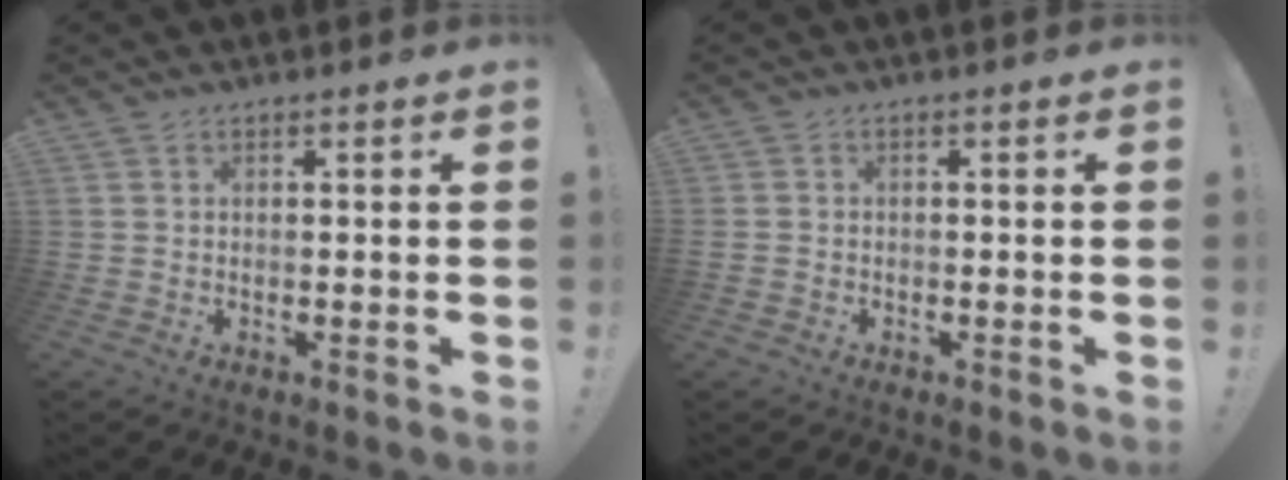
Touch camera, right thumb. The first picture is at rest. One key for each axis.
{"total": 1.1, "fx": -0.9, "fy": 0.5, "fz": 0.5, "tx": -0.006, "ty": 0.002, "tz": -0.015}